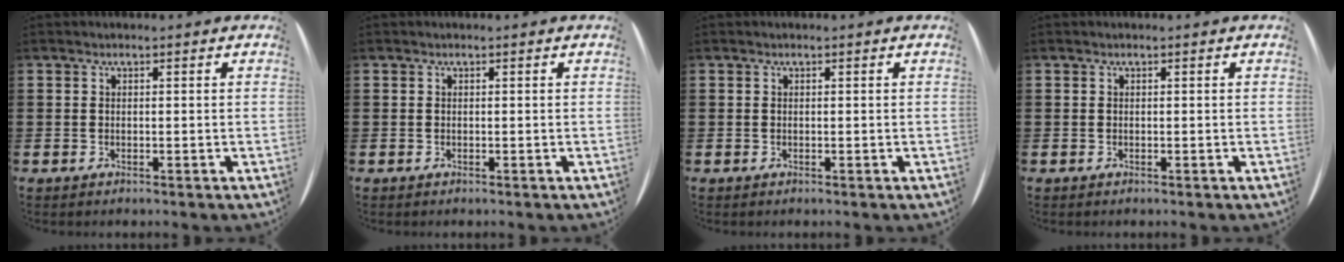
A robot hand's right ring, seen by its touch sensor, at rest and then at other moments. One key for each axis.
{"total": 0.0}
{"total": 0.0}
{"total": 0.0}